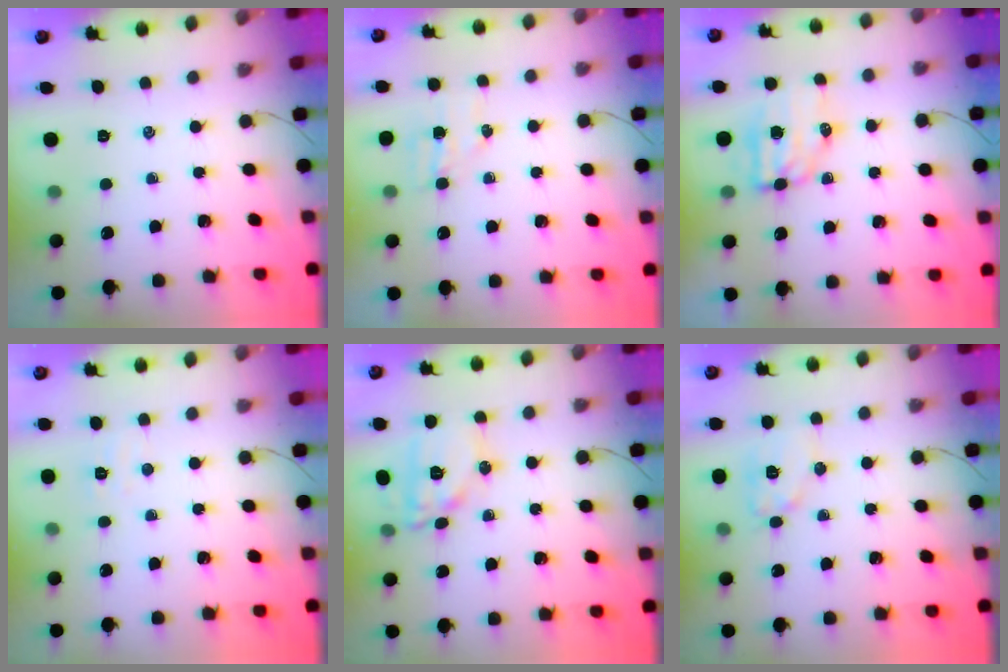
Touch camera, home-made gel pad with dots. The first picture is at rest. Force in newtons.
{"total": 5.6, "press": 5.5, "slide": 1.2}
{"total": 7.4, "press": 7.3, "slide": 0.9}
{"total": 3.0, "press": 3.0, "slide": 0.8}
{"total": 11.8, "press": 11.8, "slide": 0.4}
{"total": 8.7, "press": 8.7, "slide": 0.2}